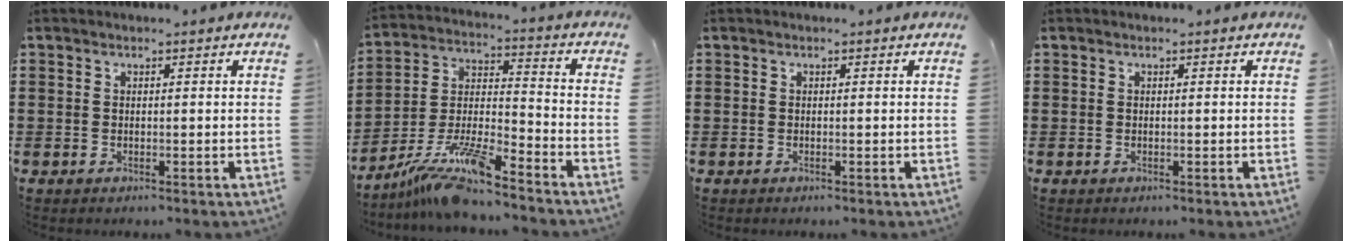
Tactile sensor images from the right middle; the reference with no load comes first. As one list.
[{"total": 11.0, "force": [-9.4, 0.6, 5.7], "torque": [-0.113, 0.008, -0.186]}, {"total": 0.0}, {"total": 0.0}]